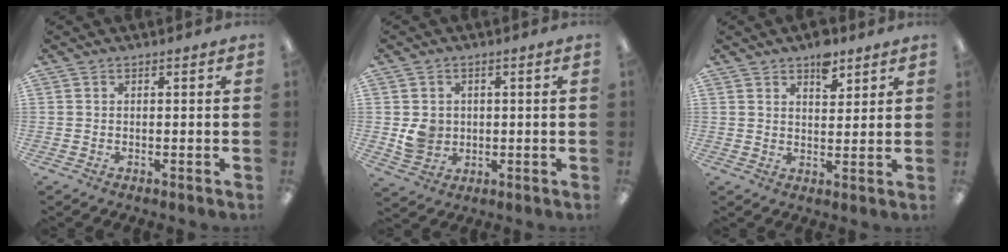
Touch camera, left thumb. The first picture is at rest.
{"total": 5.2, "force": [0.4, 4.8, 1.9], "torque": [-0.017, 0.002, 0.009]}
{"total": 6.1, "force": [4.3, 3.1, 3.0], "torque": [-0.031, -0.022, 0.071]}